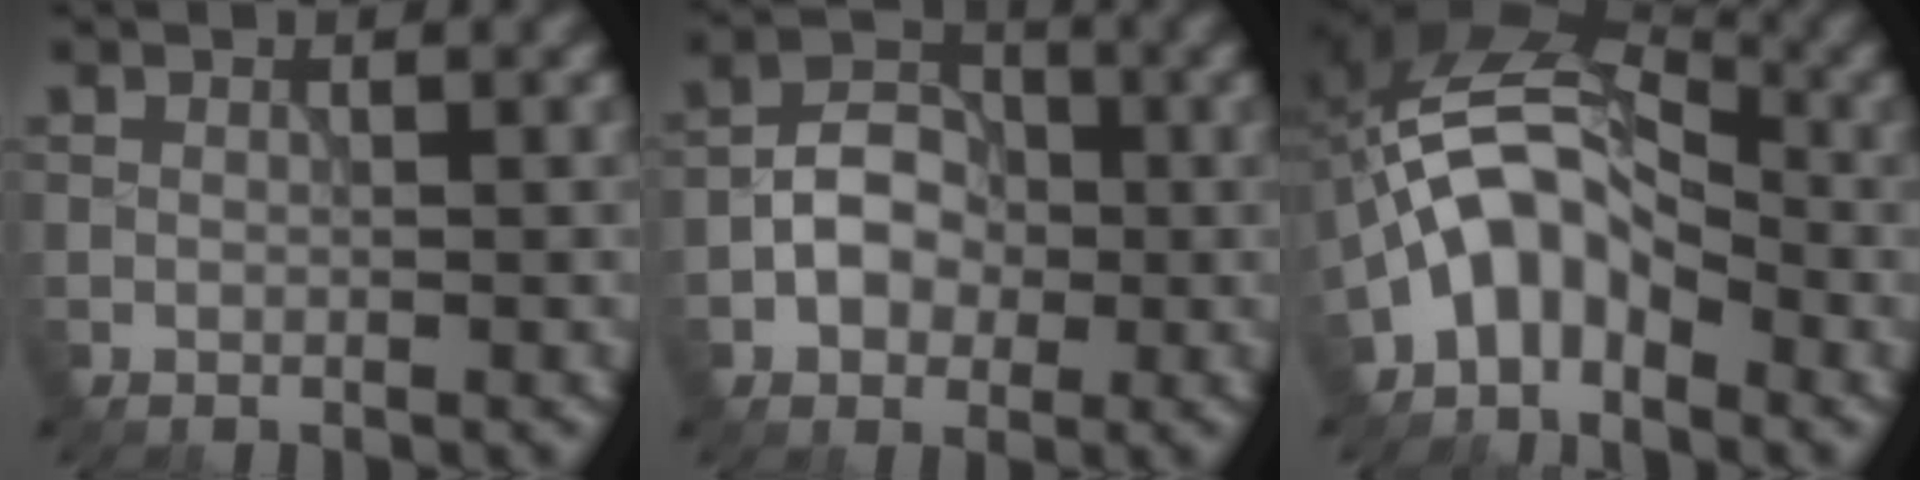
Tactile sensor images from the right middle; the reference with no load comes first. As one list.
[{"total": 4.3, "force": [-1.1, 3.3, 2.6], "torque": [-0.033, 0.008, -0.022]}, {"total": 6.6, "force": [-3.2, 4.0, 4.2], "torque": [-0.072, 0.018, -0.070]}]